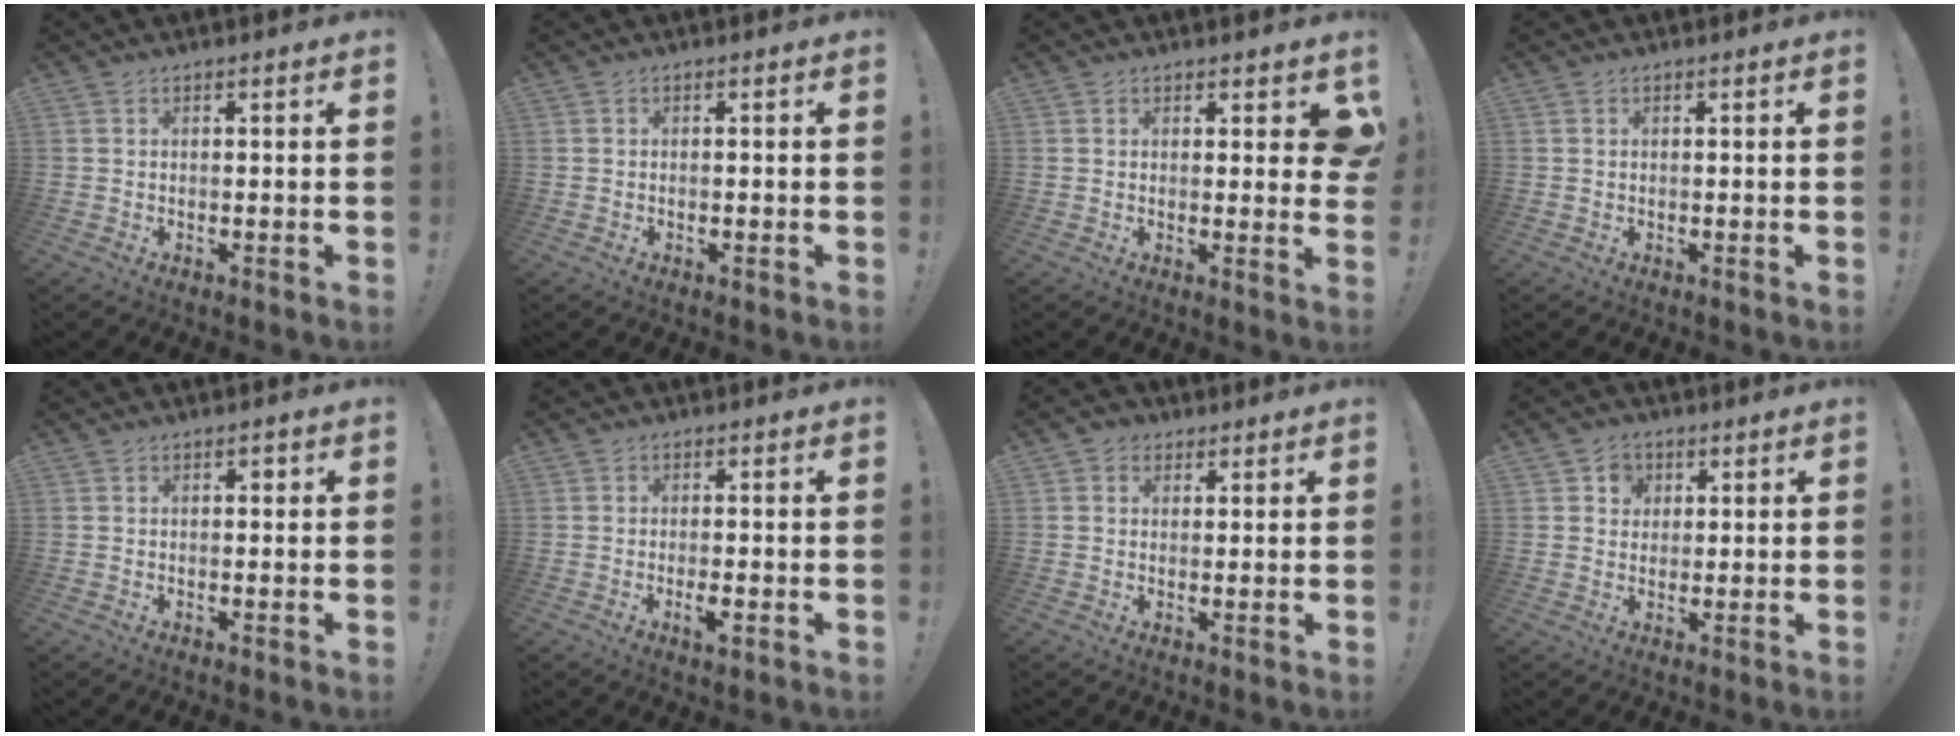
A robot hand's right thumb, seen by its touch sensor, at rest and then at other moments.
{"total": 0.8, "force": [-0.7, 0.1, 0.3], "torque": [-0.008, 0.002, -0.012]}
{"total": 3.8, "force": [1.8, 1.9, 2.8], "torque": [-0.021, -0.010, 0.030]}
{"total": 0.0}
{"total": 0.9, "force": [0.0, 0.8, 0.4], "torque": [-0.003, 0.003, -0.003]}
{"total": 3.3, "force": [-1.5, 0.7, 2.9], "torque": [-0.046, -0.002, -0.029]}
{"total": 2.9, "force": [0.9, 2.7, 0.7], "torque": [-0.010, 0.003, 0.017]}
{"total": 4.4, "force": [1.6, 3.9, 1.0], "torque": [-0.012, -0.002, 0.028]}